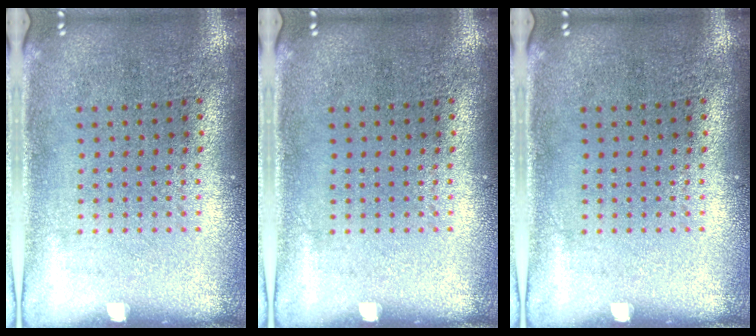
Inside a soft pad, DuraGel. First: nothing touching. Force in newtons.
{"total": 0.0}
{"total": 0.0}